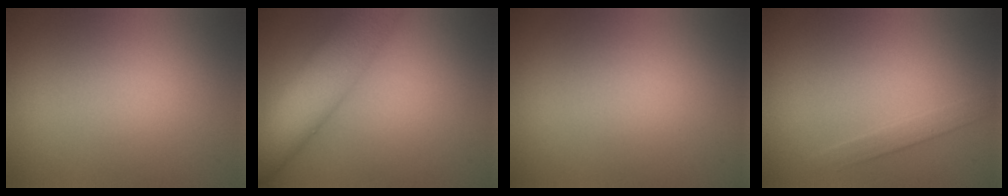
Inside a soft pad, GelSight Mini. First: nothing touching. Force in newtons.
{"total": 8.7, "press": 8.7, "slide": 0.6}
{"total": 0.0}
{"total": 1.3, "press": 1.3, "slide": 0.1}